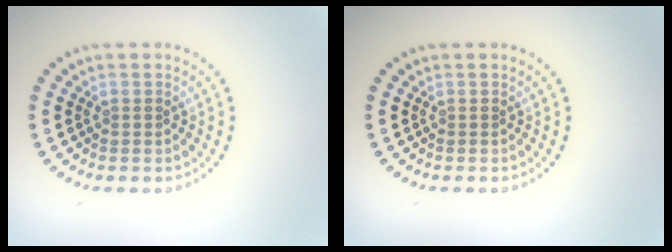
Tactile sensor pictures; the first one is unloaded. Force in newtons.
{"total": 0.0}